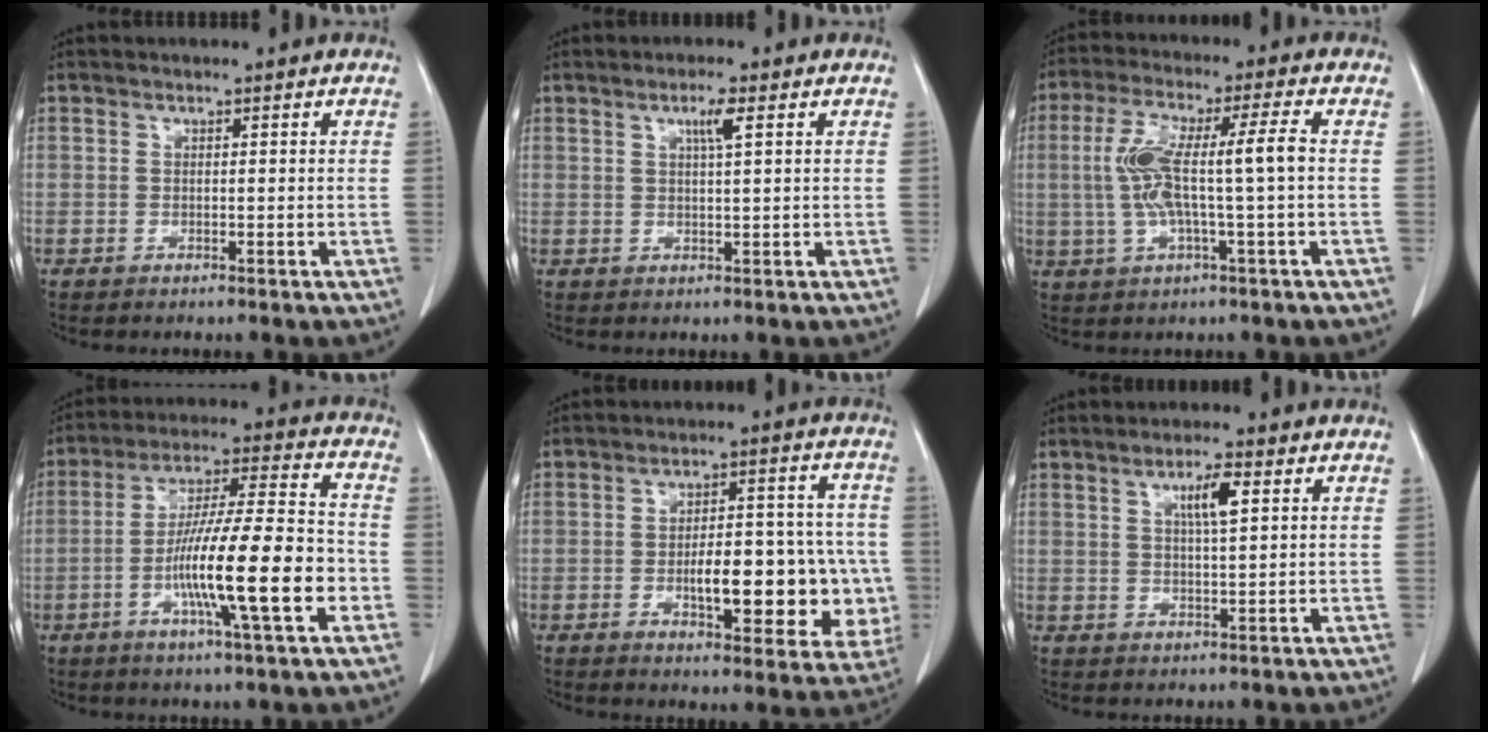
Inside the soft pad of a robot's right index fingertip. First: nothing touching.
{"total": 2.9, "force": [1.3, 0.0, 2.6], "torque": [-0.048, 0.000, 0.022]}
{"total": 10.3, "force": [0.0, 0.7, 10.2], "torque": [-0.208, 0.023, 0.000]}
{"total": 17.2, "force": [-4.9, 0.7, 16.5], "torque": [-0.286, -0.005, -0.084]}
{"total": 15.6, "force": [-3.2, 5.8, 14.2], "torque": [-0.166, 0.027, -0.032]}
{"total": 4.6, "force": [1.8, 0.6, 4.2], "torque": [-0.075, 0.001, 0.032]}